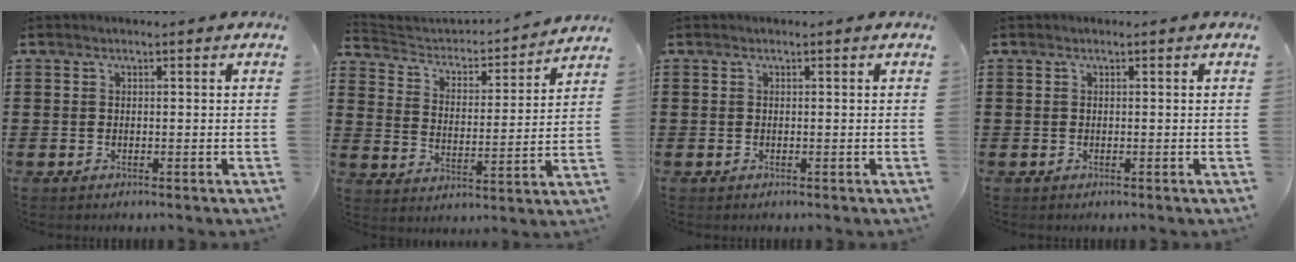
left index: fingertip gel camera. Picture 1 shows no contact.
{"total": 2.7, "force": [2.5, 1.0, 0.3], "torque": [-0.026, -0.027, 0.033]}
{"total": 0.0}
{"total": 0.0}